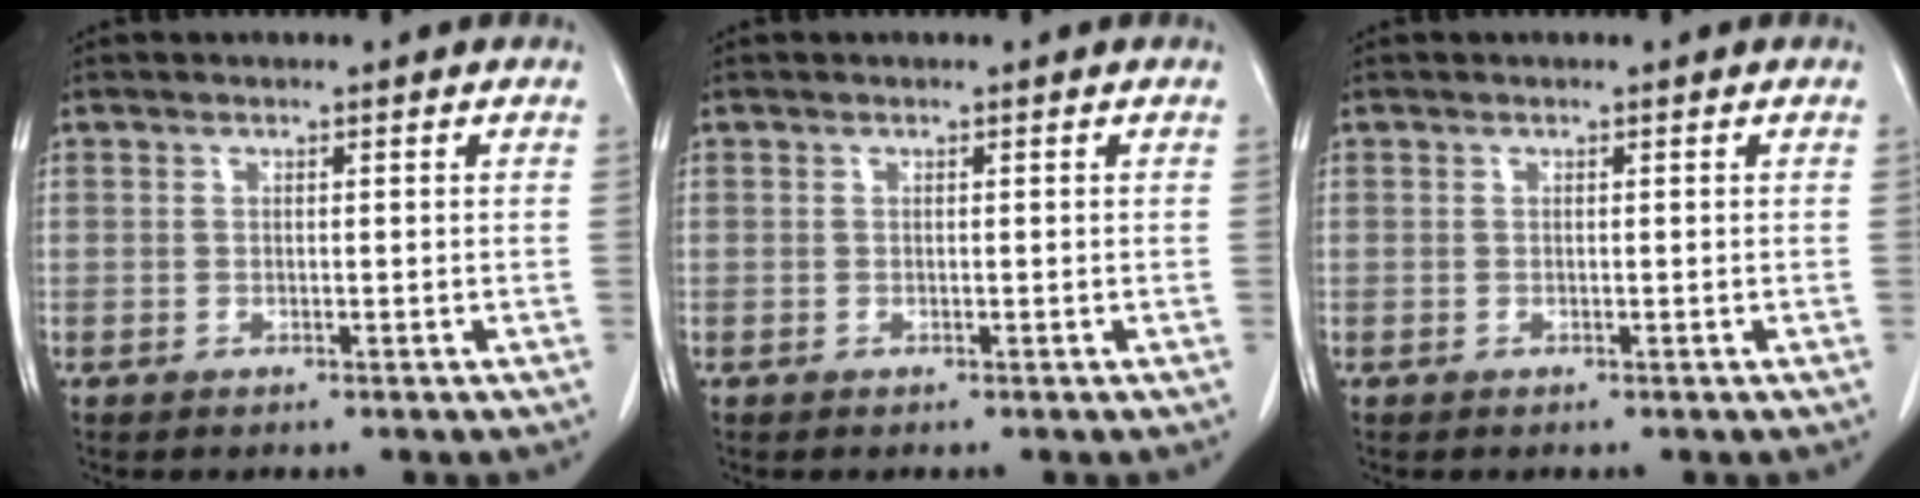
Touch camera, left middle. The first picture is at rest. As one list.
[{"total": 0.0}, {"total": 0.0}]